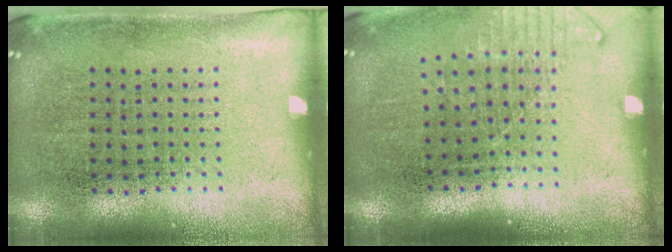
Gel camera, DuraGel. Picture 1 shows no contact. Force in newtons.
{"total": 1.3, "press": 1.1, "slide": 0.8}